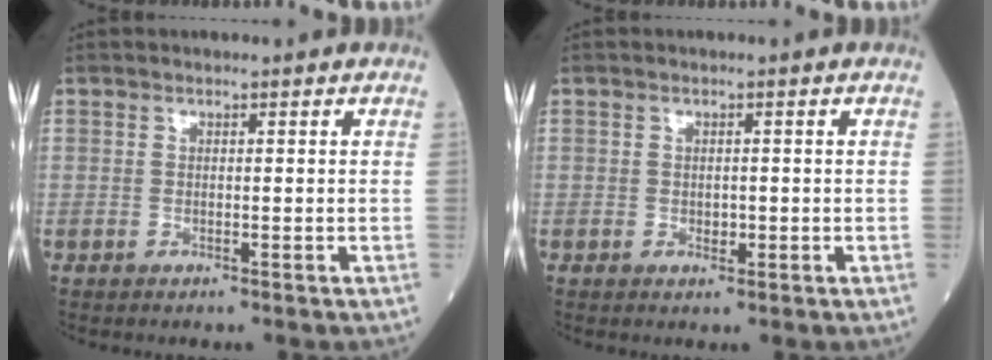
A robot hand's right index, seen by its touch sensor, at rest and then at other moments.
{"total": 1.1, "force": [-0.2, 0.8, 0.8], "torque": [-0.012, 0.000, -0.002]}